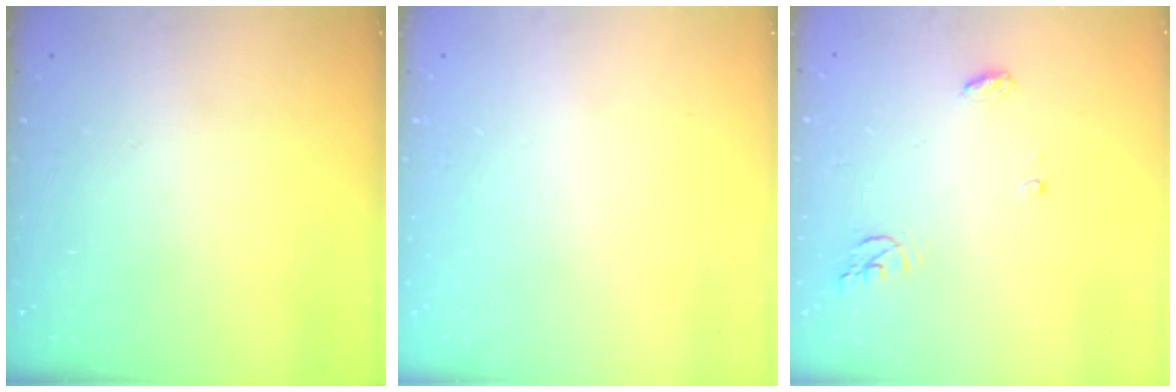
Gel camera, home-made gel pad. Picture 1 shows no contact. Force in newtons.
{"total": 0.0}
{"total": 5.3, "press": 5.3, "slide": 0.3}